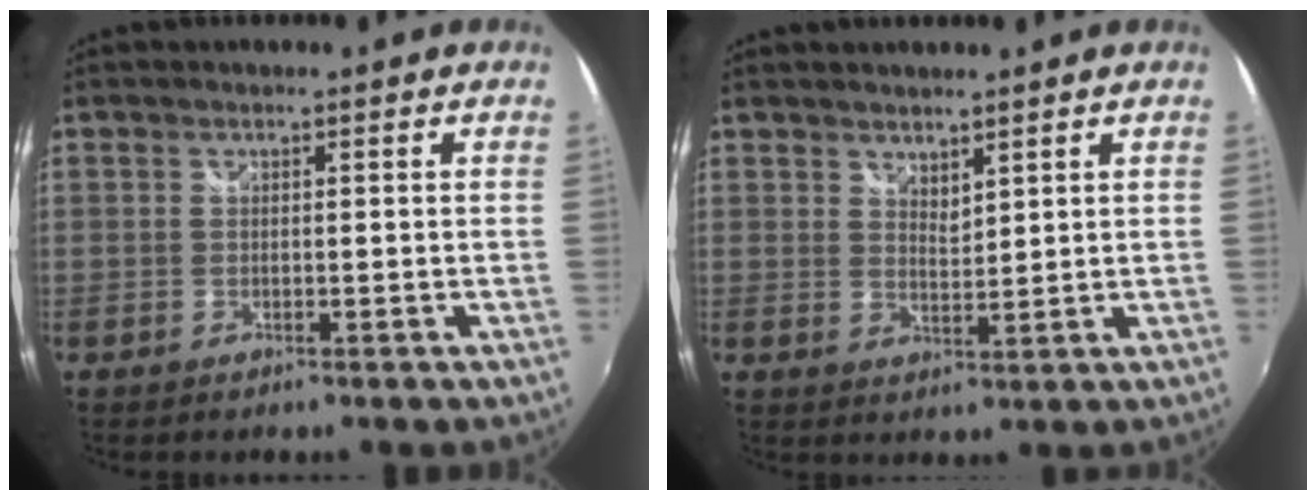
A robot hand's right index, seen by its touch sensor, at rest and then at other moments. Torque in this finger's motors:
{"motor_torque": [-0.03, 0.14, -0.04, 0.00]}